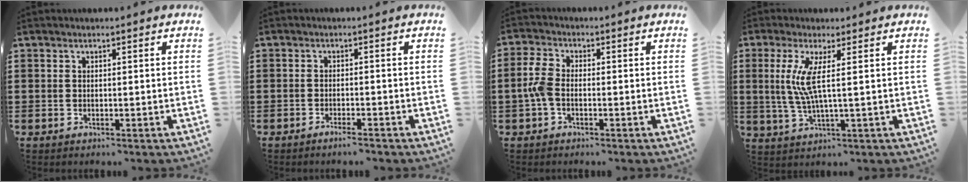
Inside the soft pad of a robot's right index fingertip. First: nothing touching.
{"total": 1.6, "force": [-1.4, 0.0, 0.8], "torque": [-0.014, -0.001, -0.026]}
{"total": 3.9, "force": [-1.0, 2.1, 3.1], "torque": [-0.086, -0.003, -0.028]}
{"total": 6.5, "force": [1.1, 0.3, 6.4], "torque": [-0.145, -0.017, 0.010]}